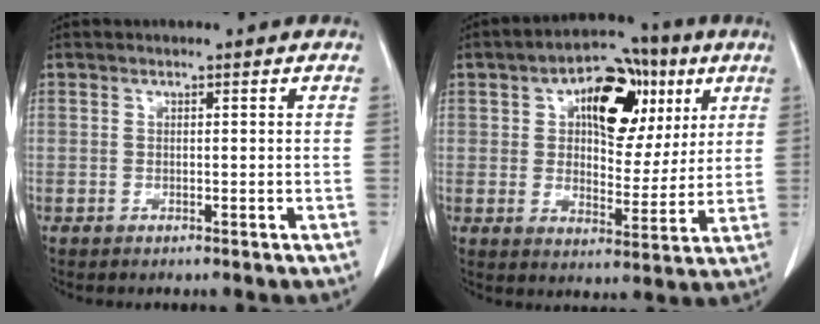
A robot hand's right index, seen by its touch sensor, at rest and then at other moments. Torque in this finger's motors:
{"motor_torque": [1.02, 0.85, 0.41, 0.11]}